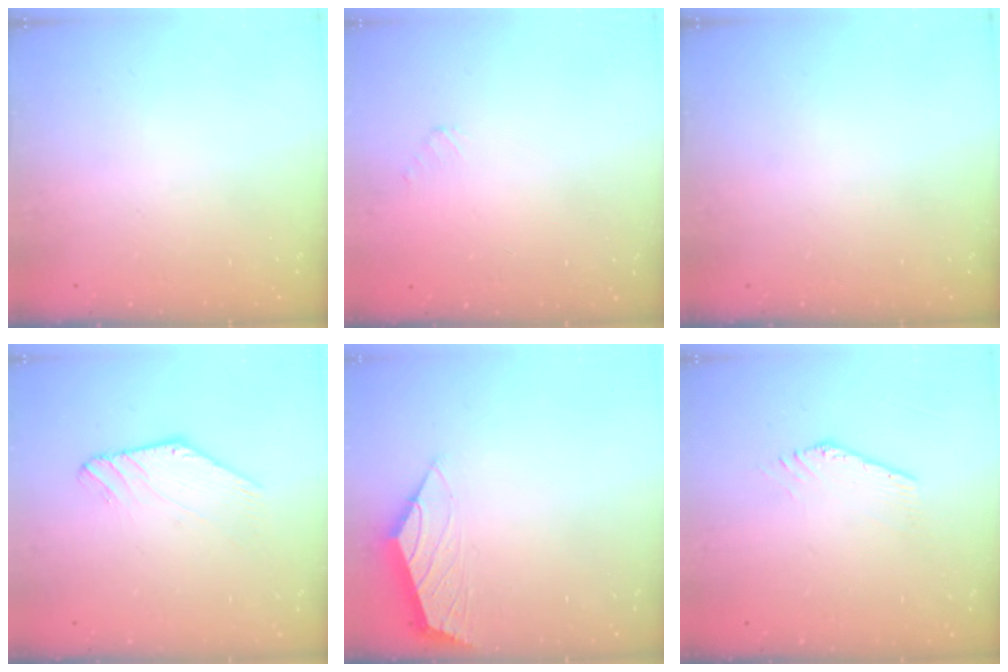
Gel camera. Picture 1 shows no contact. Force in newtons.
{"total": 1.0, "press": 0.9, "slide": 0.4}
{"total": 0.0}
{"total": 0.9, "press": 0.9, "slide": 0.1}
{"total": 0.0}
{"total": 1.6, "press": 1.6, "slide": 0.1}